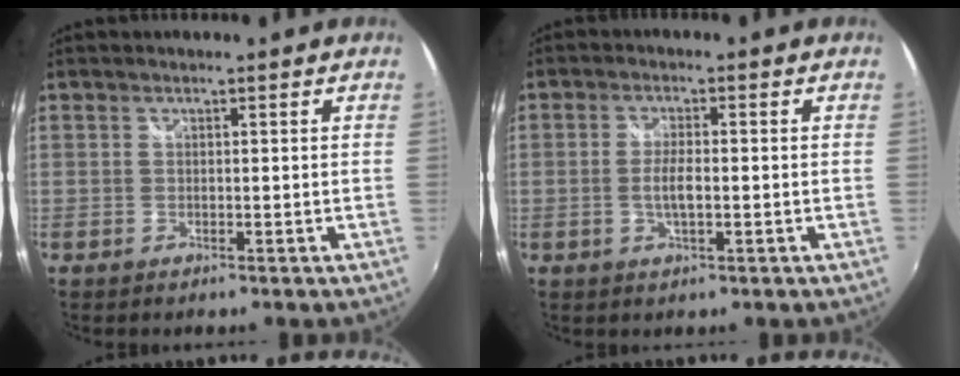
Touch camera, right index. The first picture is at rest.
{"total": 3.7, "force": [-0.7, 0.9, 3.5], "torque": [-0.067, -0.002, -0.014]}